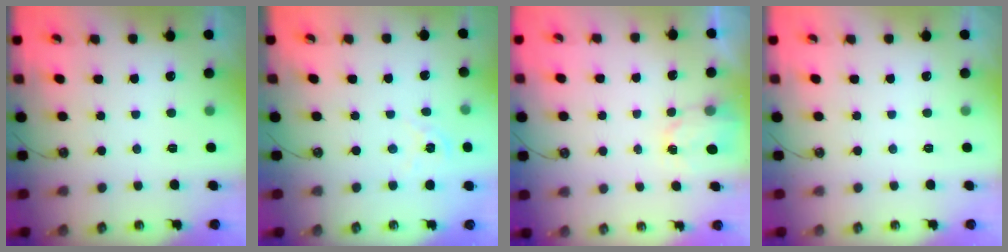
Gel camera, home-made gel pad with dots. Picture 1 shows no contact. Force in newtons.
{"total": 2.9, "press": 2.9, "slide": 0.3}
{"total": 2.6, "press": 2.6, "slide": 0.3}
{"total": 0.0}